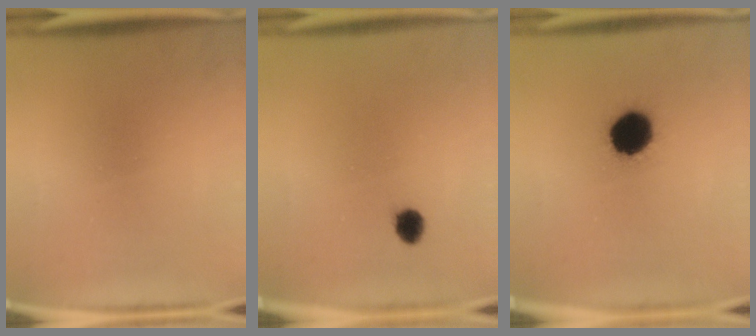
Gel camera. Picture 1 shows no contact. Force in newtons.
{"total": 2.5}
{"total": 11.0}